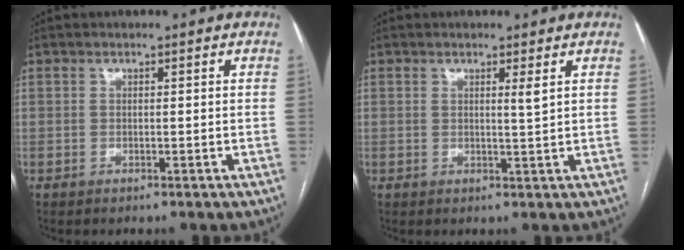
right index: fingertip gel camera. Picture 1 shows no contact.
{"total": 1.5, "force": [0.7, -0.3, 1.3], "torque": [-0.023, -0.007, 0.012]}